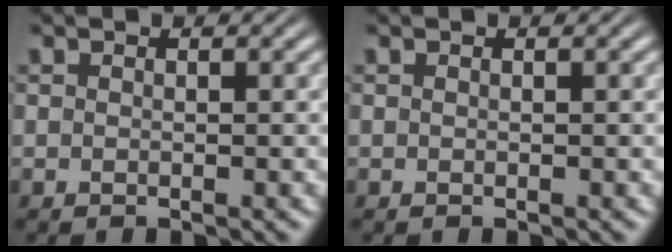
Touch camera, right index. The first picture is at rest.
{"total": 0.0}